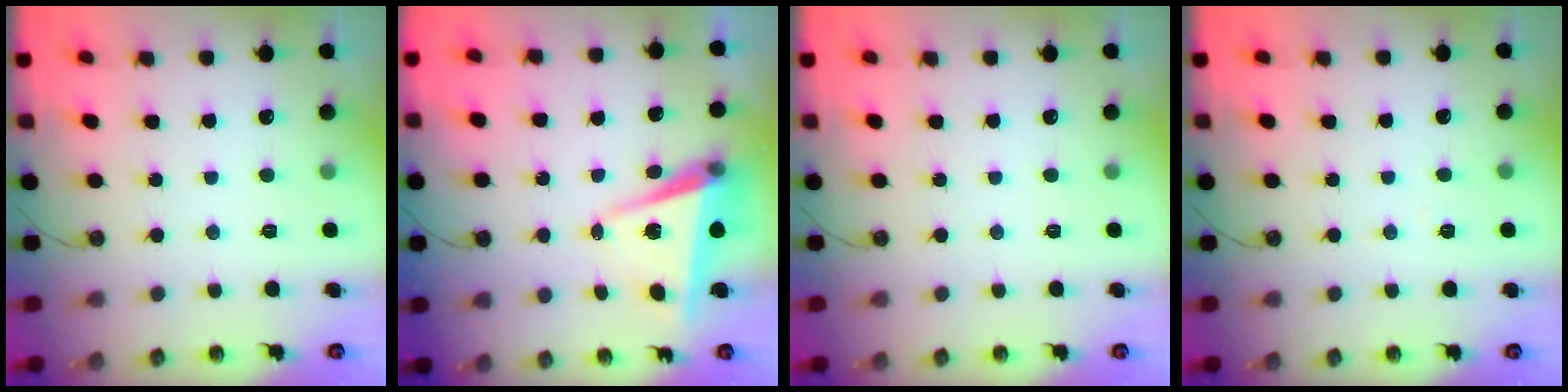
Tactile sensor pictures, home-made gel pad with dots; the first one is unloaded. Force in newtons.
{"total": 6.8, "press": 5.2, "slide": 4.3}
{"total": 0.0}
{"total": 3.5, "press": 3.3, "slide": 1.3}